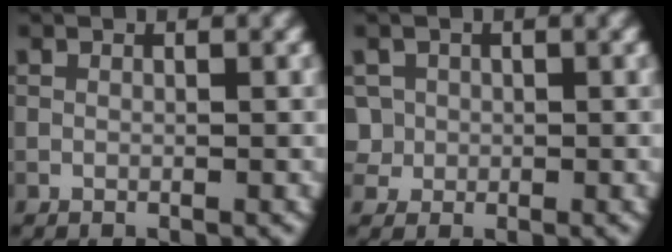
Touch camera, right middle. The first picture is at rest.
{"total": 2.3, "force": [0.2, 2.2, 0.4], "torque": [-0.006, 0.004, 0.010]}